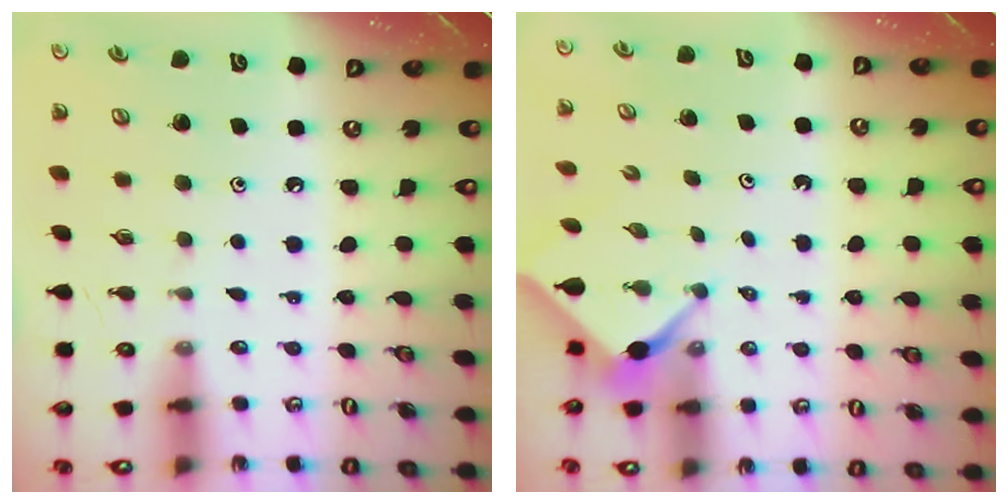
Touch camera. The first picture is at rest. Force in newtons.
{"total": 2.5, "press": 2.5, "slide": 0.3}